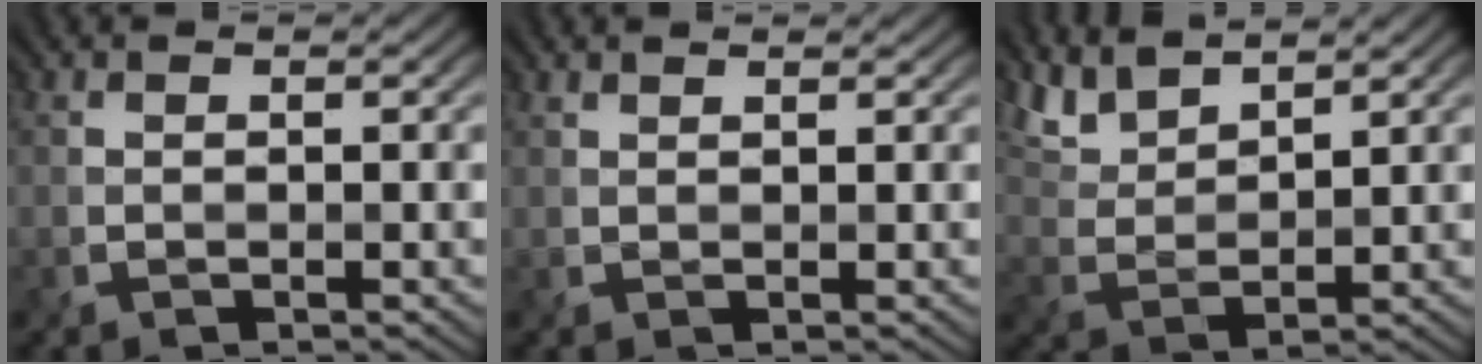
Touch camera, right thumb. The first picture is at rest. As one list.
[{"total": 1.0, "force": [1.0, 0.1, 0.2], "torque": [-0.013, 0.001, 0.023]}, {"total": 5.8, "force": [4.9, 1.4, 2.8], "torque": [-0.076, 0.008, 0.103]}]